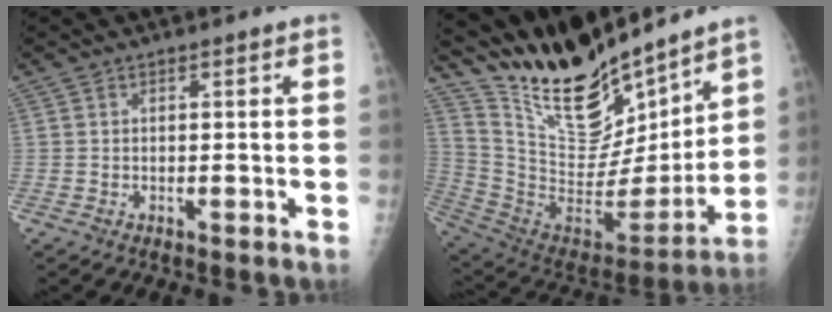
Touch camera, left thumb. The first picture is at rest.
{"total": 23.7, "force": [19.5, 8.1, 10.7], "torque": [-0.148, -0.101, 0.340]}